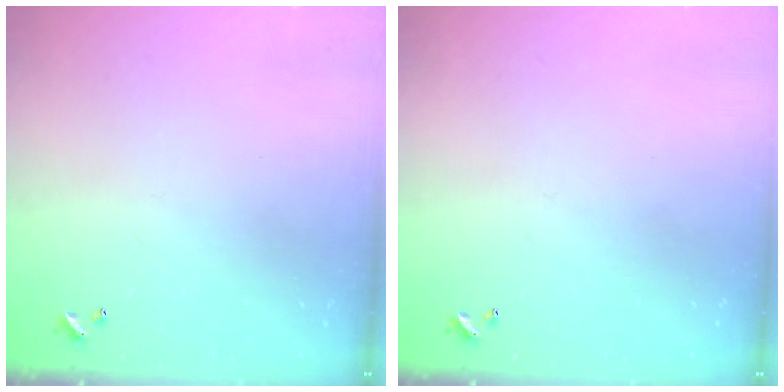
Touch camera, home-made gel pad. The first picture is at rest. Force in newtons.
{"total": 0.0}